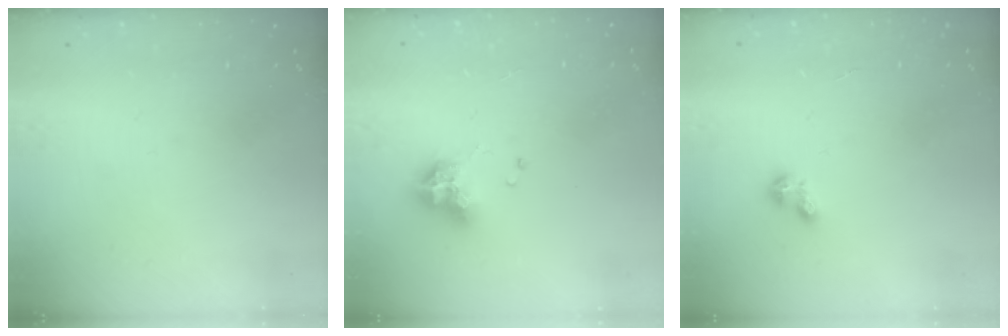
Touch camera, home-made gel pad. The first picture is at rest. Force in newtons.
{"total": 9.6, "press": 9.6, "slide": 0.8}
{"total": 1.9, "press": 1.9, "slide": 0.2}